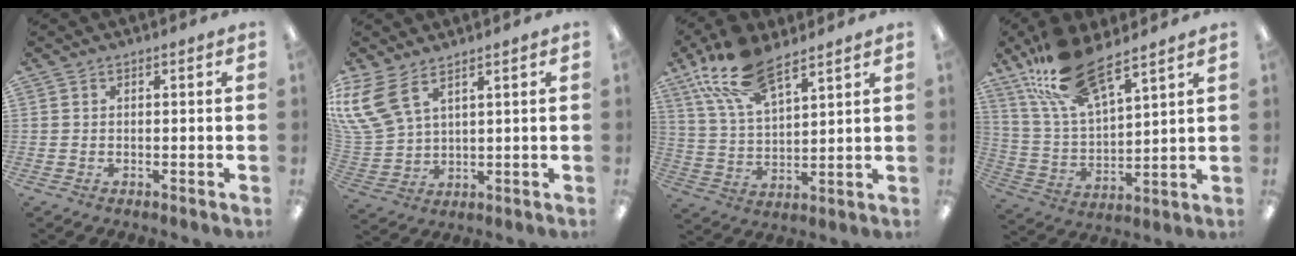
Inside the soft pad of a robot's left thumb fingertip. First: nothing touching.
{"total": 10.8, "force": [6.5, 5.7, 6.4], "torque": [-0.154, -0.021, 0.126]}
{"total": 14.5, "force": [9.8, 5.9, 9.0], "torque": [-0.183, -0.032, 0.179]}
{"total": 16.3, "force": [12.4, 5.2, 9.2], "torque": [-0.196, -0.058, 0.221]}